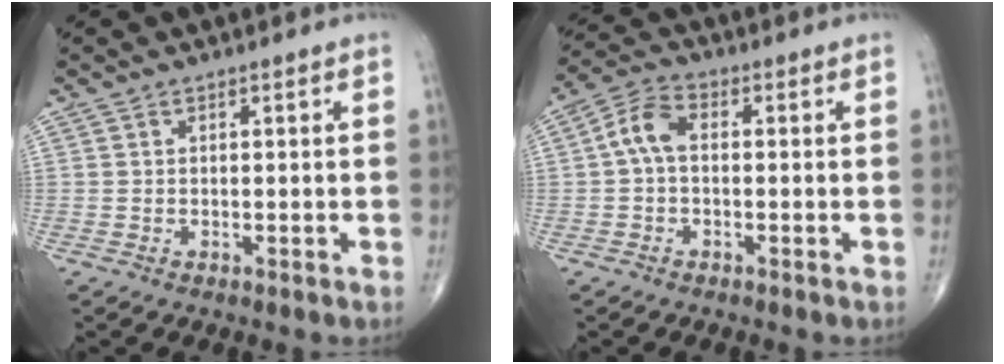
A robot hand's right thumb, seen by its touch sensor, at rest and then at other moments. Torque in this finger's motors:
{"motor_torque": [0.41, 1.66, 0.78, 0.19, 0.01]}